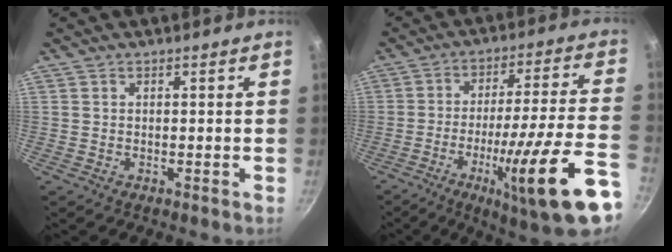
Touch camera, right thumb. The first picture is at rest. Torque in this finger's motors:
{"motor_torque": [0.24, 0.65, 1.20, -1.58, 0.12]}